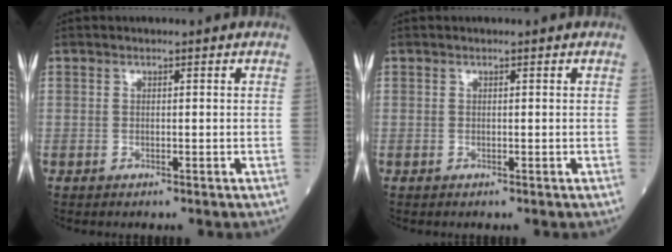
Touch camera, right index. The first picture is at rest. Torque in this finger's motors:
{"motor_torque": [0.00, 0.00, 0.04, 0.00]}